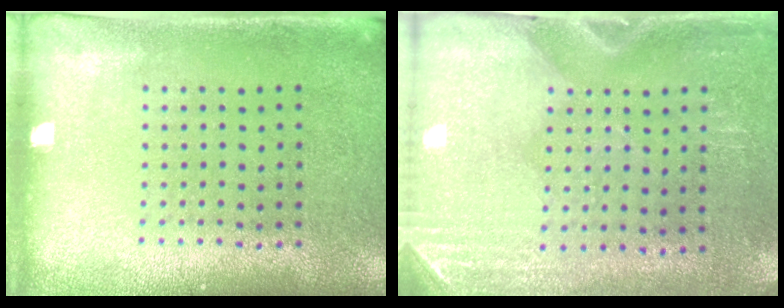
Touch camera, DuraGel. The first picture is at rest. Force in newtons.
{"total": 2.9, "press": 2.5, "slide": 1.4}